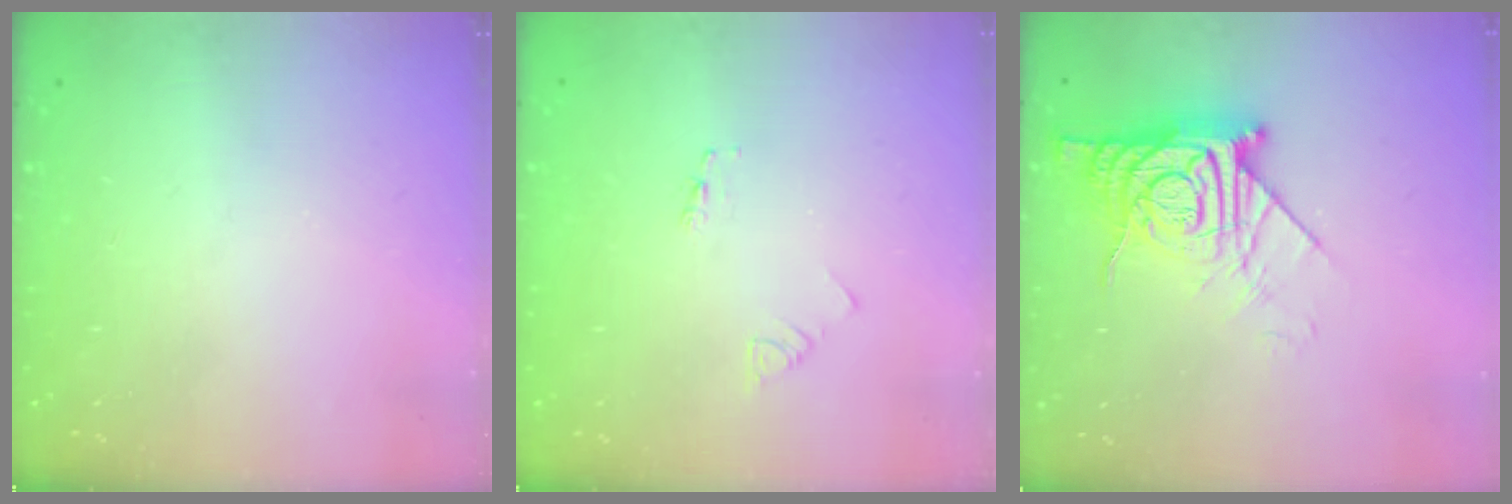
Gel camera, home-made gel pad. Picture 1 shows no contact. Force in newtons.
{"total": 1.8, "press": 1.8, "slide": 0.2}
{"total": 14.3, "press": 14.2, "slide": 1.6}